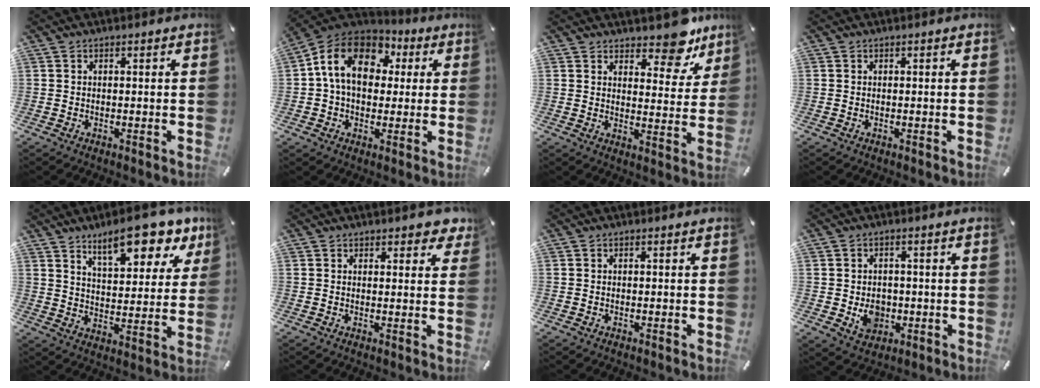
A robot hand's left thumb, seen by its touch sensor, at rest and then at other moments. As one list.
[{"total": 13.6, "force": [2.4, 10.4, 8.4], "torque": [-0.169, 0.011, 0.039]}, {"total": 10.3, "force": [8.3, 4.5, 4.1], "torque": [-0.031, -0.069, 0.143]}, {"total": 0.0}, {"total": 14.6, "force": [10.3, 5.6, 8.6], "torque": [-0.117, -0.057, 0.174]}, {"total": 3.0, "force": [2.2, 1.5, 1.2], "torque": [-0.013, -0.006, 0.038]}, {"total": 0.0}, {"total": 6.2, "force": [-0.9, 5.2, 3.2], "torque": [-0.038, 0.000, -0.015]}]